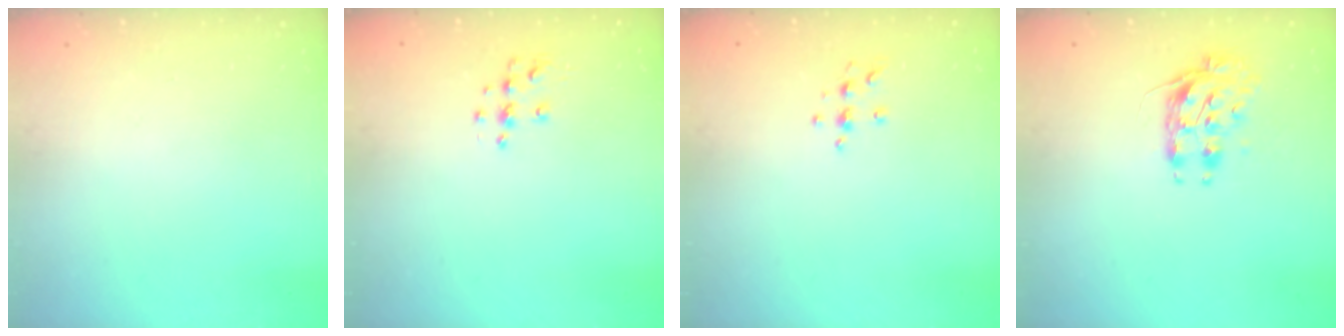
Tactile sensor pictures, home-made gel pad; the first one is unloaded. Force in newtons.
{"total": 4.8, "press": 4.8, "slide": 0.3}
{"total": 5.4, "press": 5.4, "slide": 0.7}
{"total": 8.3, "press": 8.3, "slide": 0.2}